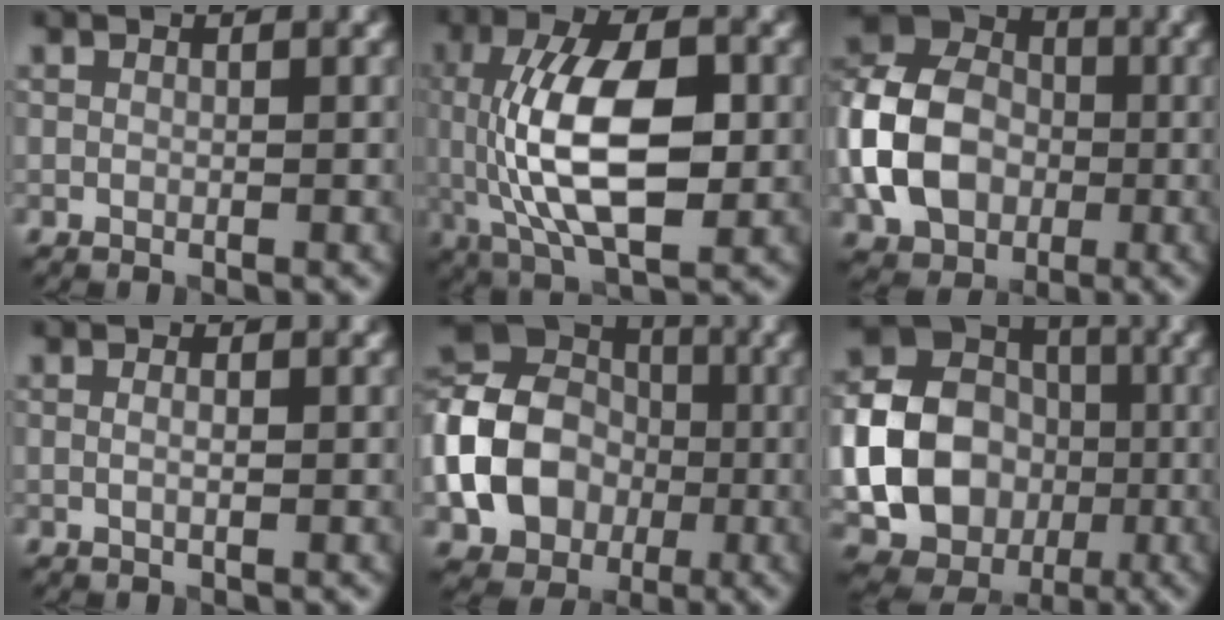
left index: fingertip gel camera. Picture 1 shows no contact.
{"total": 10.5, "force": [-0.2, 4.8, 9.3], "torque": [-0.171, 0.007, -0.004]}
{"total": 9.5, "force": [-2.0, 7.3, 5.8], "torque": [-0.120, 0.006, -0.052]}
{"total": 1.1, "force": [0.2, 0.4, 1.0], "torque": [-0.009, -0.011, 0.001]}
{"total": 12.6, "force": [-2.4, 10.1, 7.1], "torque": [-0.135, -0.016, -0.063]}
{"total": 17.8, "force": [-1.9, 16.1, 7.2], "torque": [-0.159, -0.010, -0.056]}